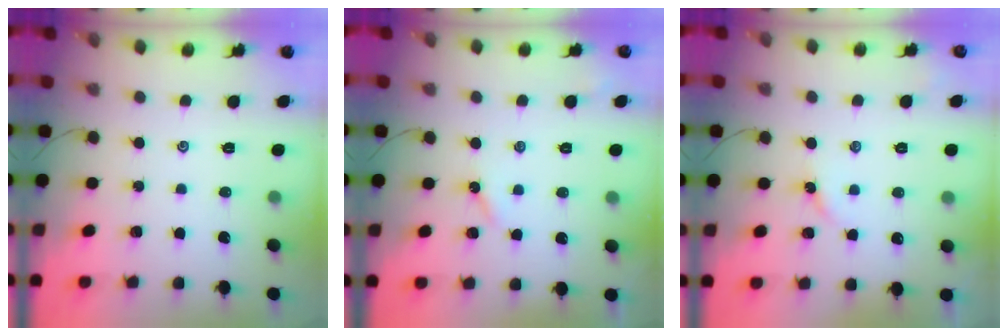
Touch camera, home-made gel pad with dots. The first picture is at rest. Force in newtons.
{"total": 2.9, "press": 2.8, "slide": 0.3}
{"total": 2.4, "press": 2.4, "slide": 0.3}